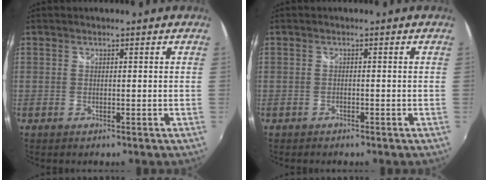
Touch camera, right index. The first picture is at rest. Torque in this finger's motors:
{"motor_torque": [0.00, -0.01, -0.08, -0.02]}